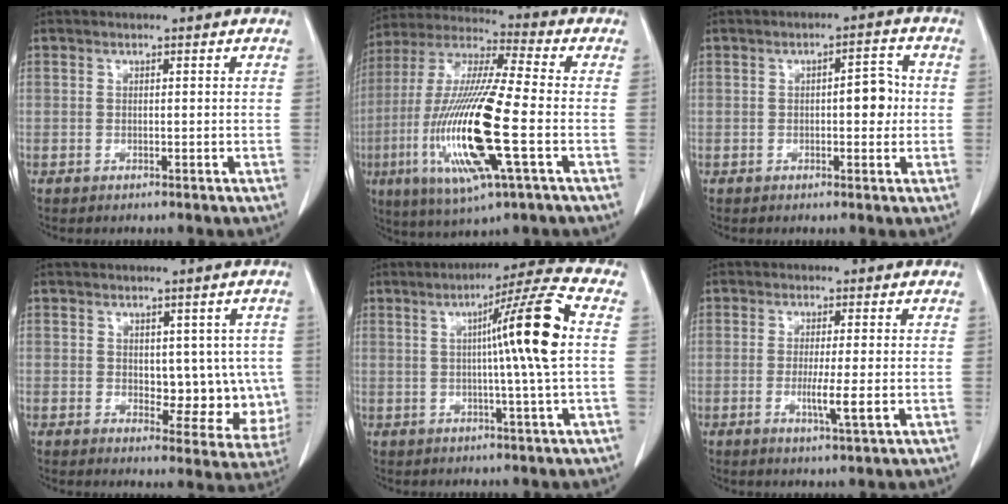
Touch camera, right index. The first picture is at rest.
{"total": 19.8, "force": [-4.6, 1.6, 19.2], "torque": [-0.402, -0.020, -0.084]}
{"total": 4.2, "force": [-0.1, 1.6, 3.9], "torque": [-0.051, 0.010, -0.002]}
{"total": 8.2, "force": [0.6, 4.8, 6.7], "torque": [-0.054, 0.000, 0.020]}
{"total": 11.1, "force": [1.2, -2.1, 10.8], "torque": [-0.161, 0.007, 0.017]}
{"total": 4.1, "force": [-0.7, -0.3, 4.0], "torque": [-0.067, -0.011, -0.012]}